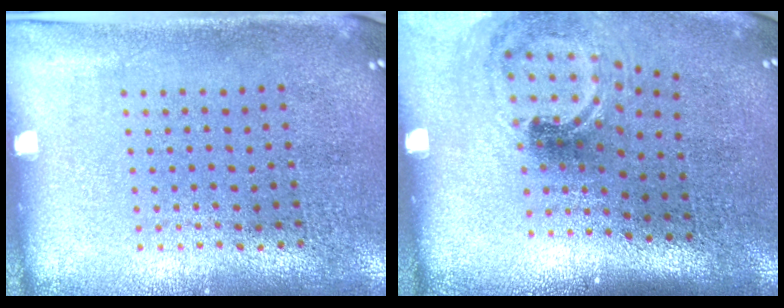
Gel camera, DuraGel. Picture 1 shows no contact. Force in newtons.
{"total": 1.5, "press": 1.2, "slide": 1.0}